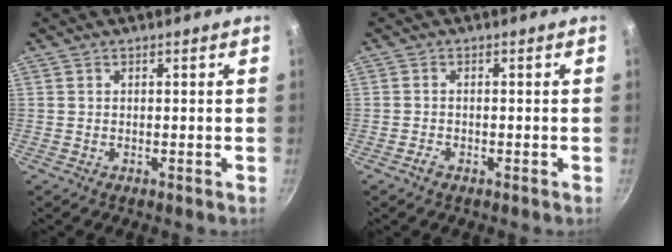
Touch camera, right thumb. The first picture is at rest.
{"total": 1.5, "force": [-0.9, 0.7, 0.9], "torque": [-0.022, 0.006, -0.021]}